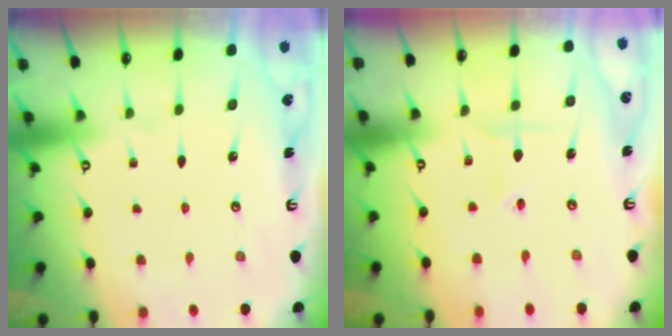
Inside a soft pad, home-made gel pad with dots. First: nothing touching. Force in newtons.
{"total": 2.4, "press": 2.2, "slide": 1.0}